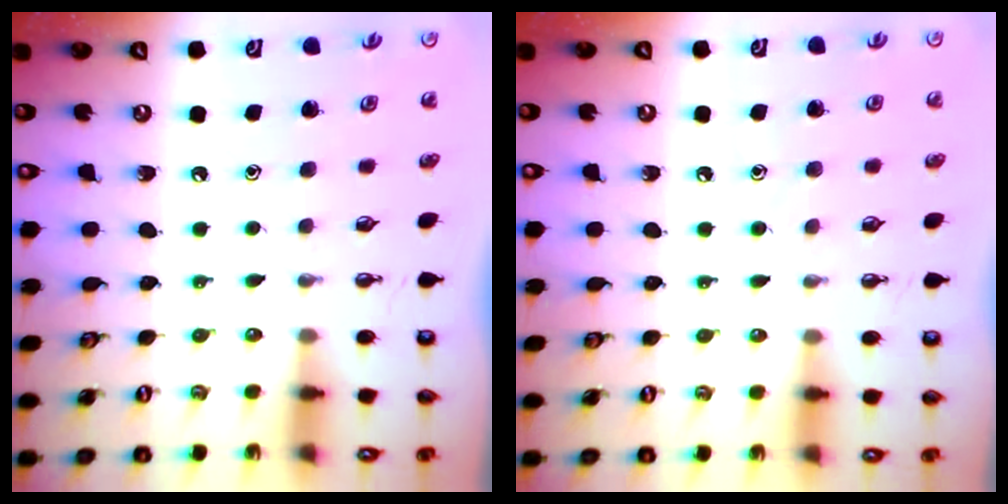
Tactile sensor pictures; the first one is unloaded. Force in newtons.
{"total": 5.3, "press": 5.2, "slide": 0.6}